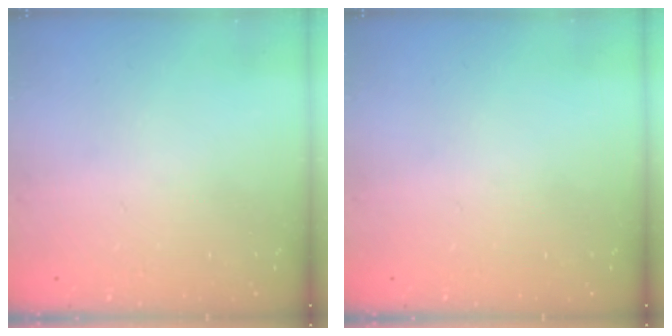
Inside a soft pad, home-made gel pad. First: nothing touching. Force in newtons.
{"total": 0.0}